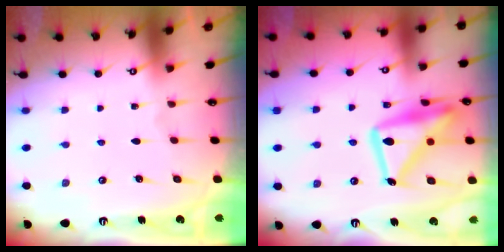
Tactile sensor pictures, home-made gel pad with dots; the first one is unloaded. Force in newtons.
{"total": 19.2, "press": 19.2, "slide": 1.8}